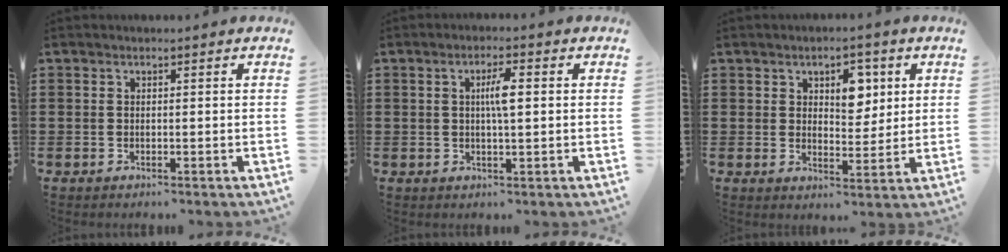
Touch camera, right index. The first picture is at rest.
{"total": 3.9, "force": [0.6, 0.8, 3.8], "torque": [-0.073, 0.004, 0.007]}
{"total": 5.4, "force": [2.4, 3.5, 3.4], "torque": [-0.047, 0.003, 0.034]}